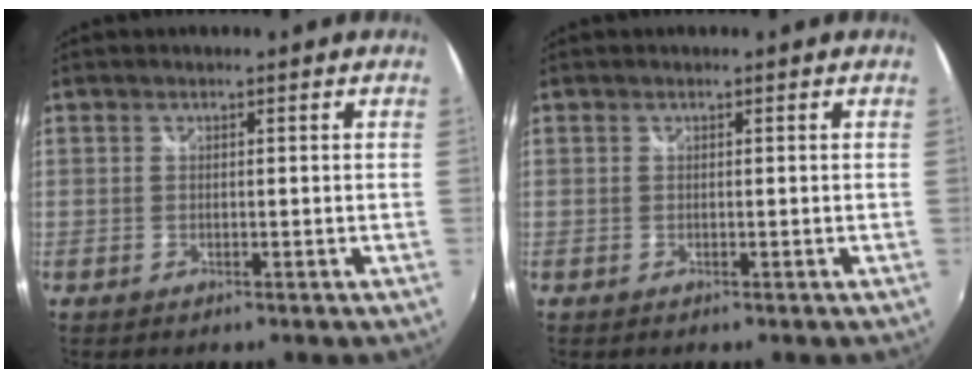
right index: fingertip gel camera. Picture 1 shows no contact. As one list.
[{"total": 0.0}]